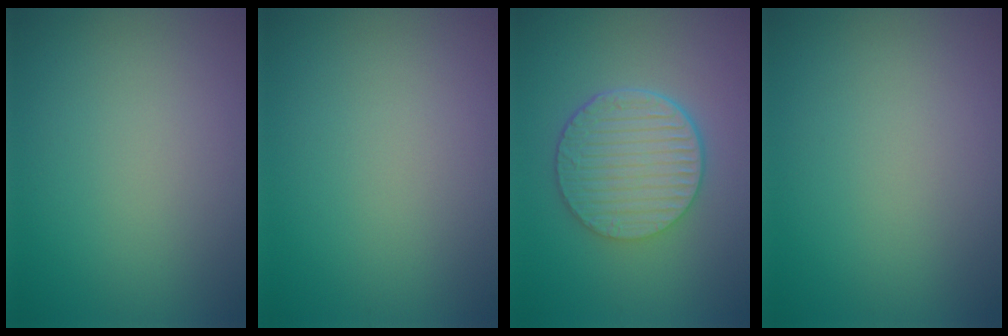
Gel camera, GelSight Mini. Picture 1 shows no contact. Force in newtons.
{"total": 0.0}
{"total": 6.4, "press": 4.5, "slide": 4.6}
{"total": 0.0}